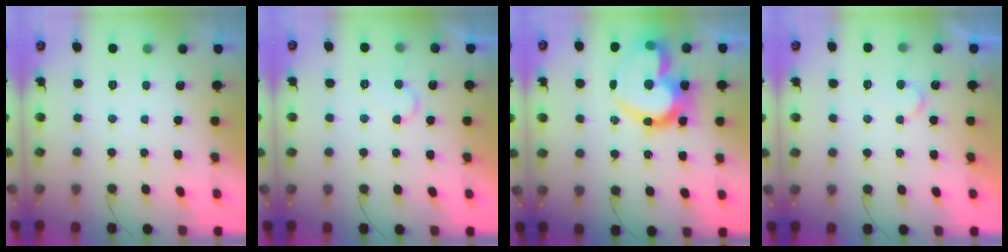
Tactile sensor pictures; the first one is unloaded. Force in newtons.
{"total": 7.3, "press": 7.3, "slide": 0.6}
{"total": 25.9, "press": 25.8, "slide": 2.4}
{"total": 5.6, "press": 5.6, "slide": 0.4}